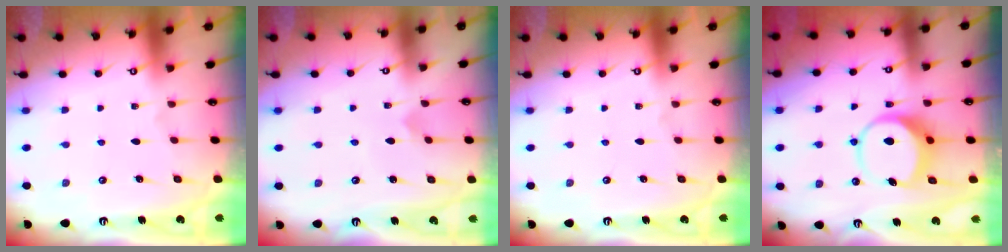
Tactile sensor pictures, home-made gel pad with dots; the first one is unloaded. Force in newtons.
{"total": 2.9, "press": 2.9, "slide": 0.2}
{"total": 0.0}
{"total": 8.6, "press": 8.5, "slide": 1.4}